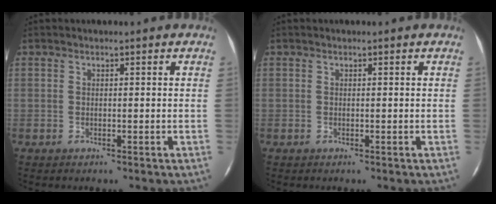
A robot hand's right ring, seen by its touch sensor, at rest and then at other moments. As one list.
[{"total": 0.0}]